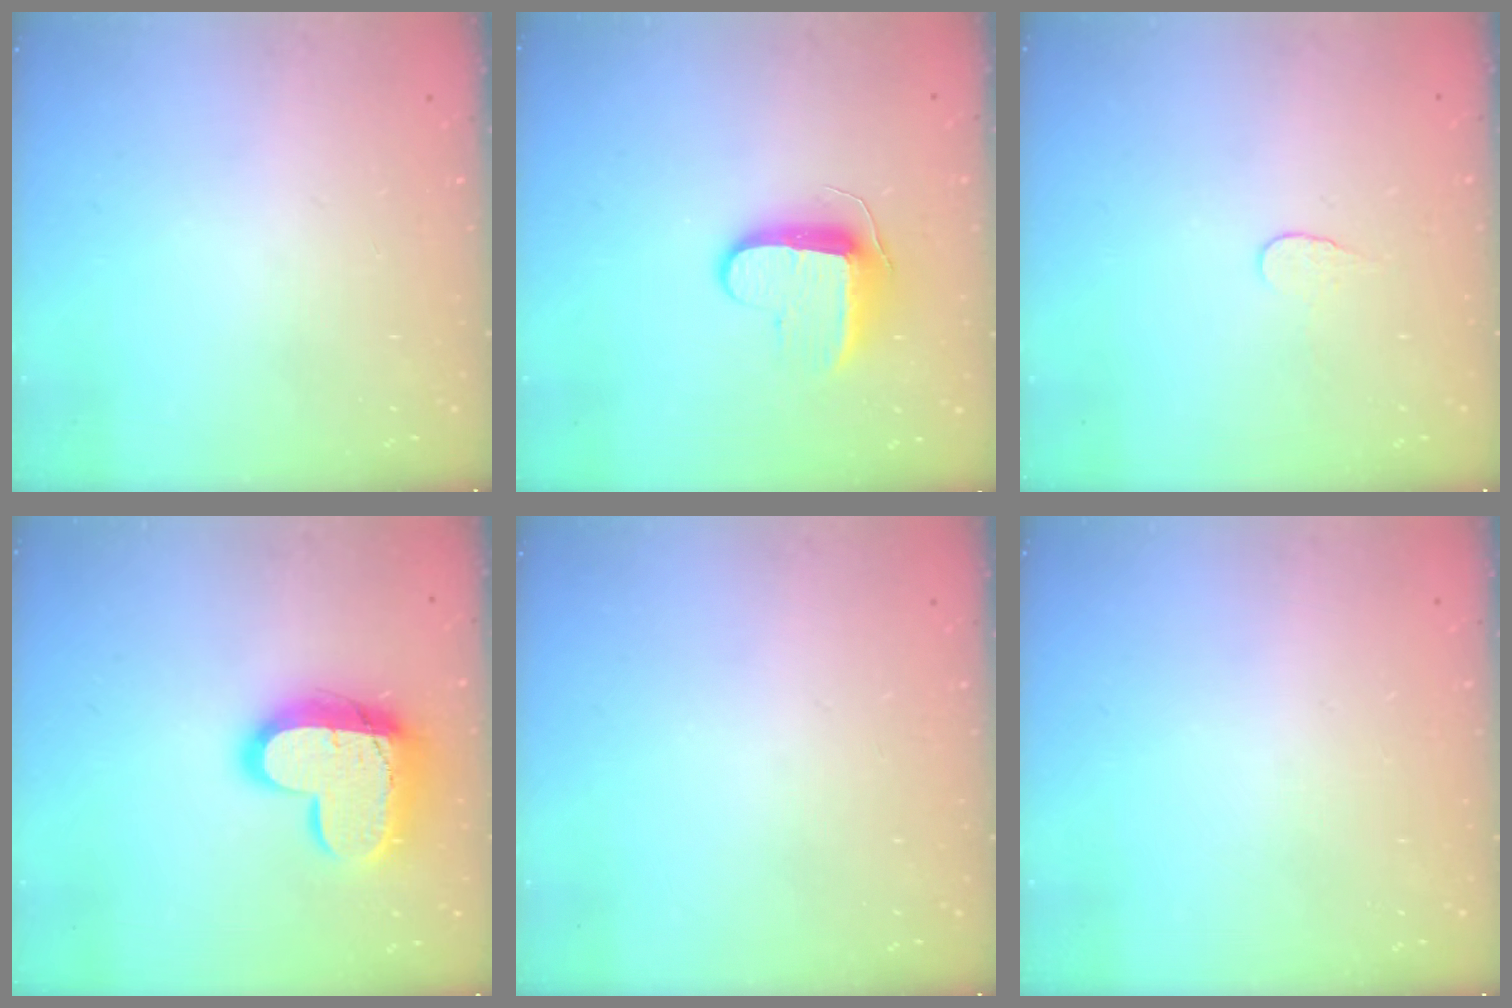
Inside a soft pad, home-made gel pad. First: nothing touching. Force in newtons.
{"total": 10.5, "press": 10.4, "slide": 1.0}
{"total": 3.9, "press": 3.9, "slide": 0.4}
{"total": 16.4, "press": 16.3, "slide": 1.5}
{"total": 0.0}
{"total": 0.0}